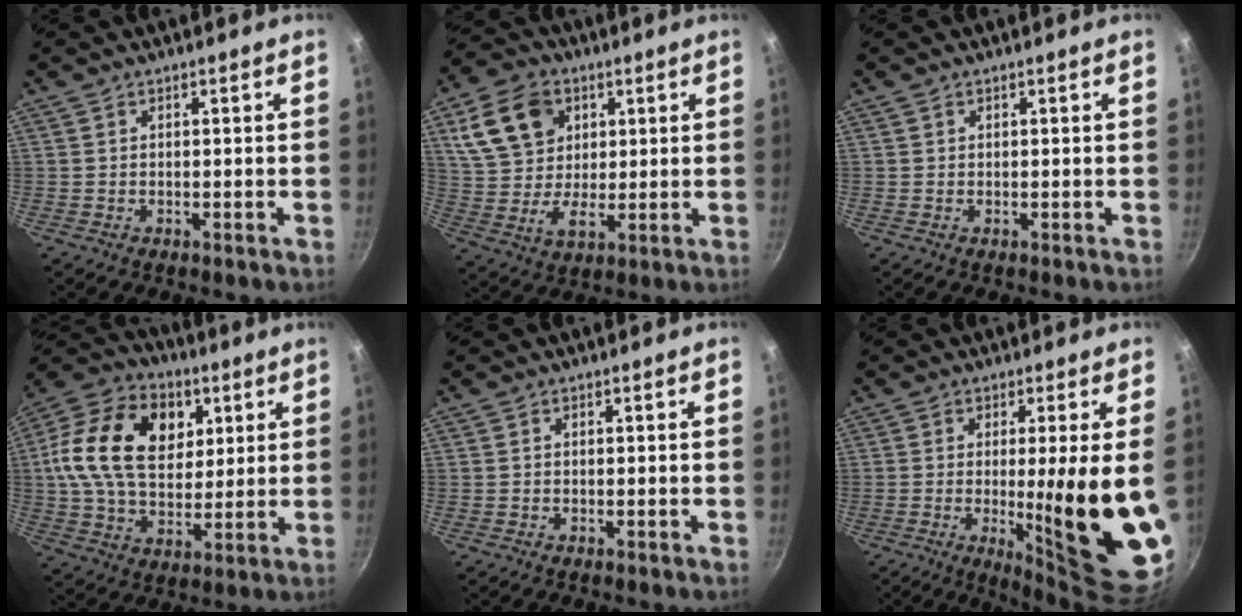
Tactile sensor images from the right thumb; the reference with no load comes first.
{"total": 14.9, "force": [5.5, 10.9, 8.5], "torque": [-0.137, 0.000, 0.102]}
{"total": 0.0}
{"total": 22.2, "force": [5.4, 15.3, 15.0], "torque": [-0.247, 0.009, 0.082]}
{"total": 0.0}
{"total": 17.4, "force": [-1.3, 1.9, 17.2], "torque": [-0.242, -0.030, -0.006]}